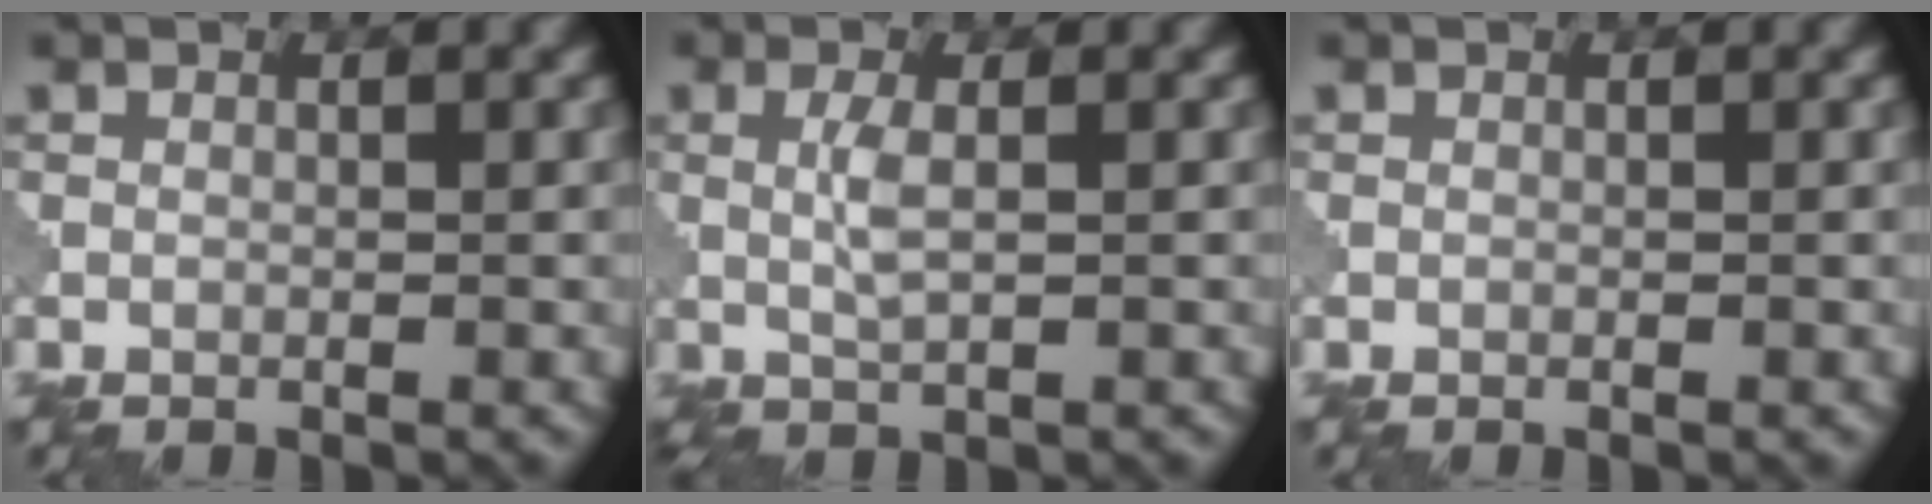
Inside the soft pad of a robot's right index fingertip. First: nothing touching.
{"total": 2.2, "force": [0.2, 0.5, 2.1], "torque": [-0.051, 0.003, 0.005]}
{"total": 0.0}